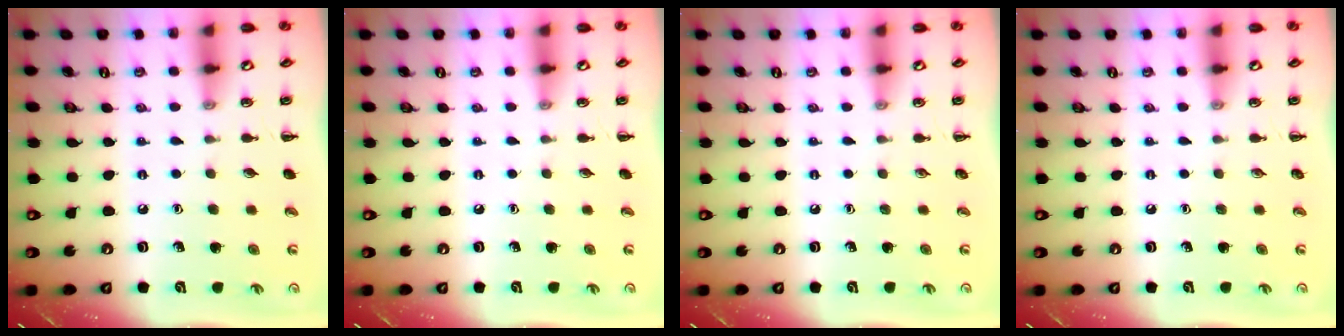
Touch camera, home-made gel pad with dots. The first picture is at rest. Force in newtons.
{"total": 0.0}
{"total": 0.0}
{"total": 0.0}